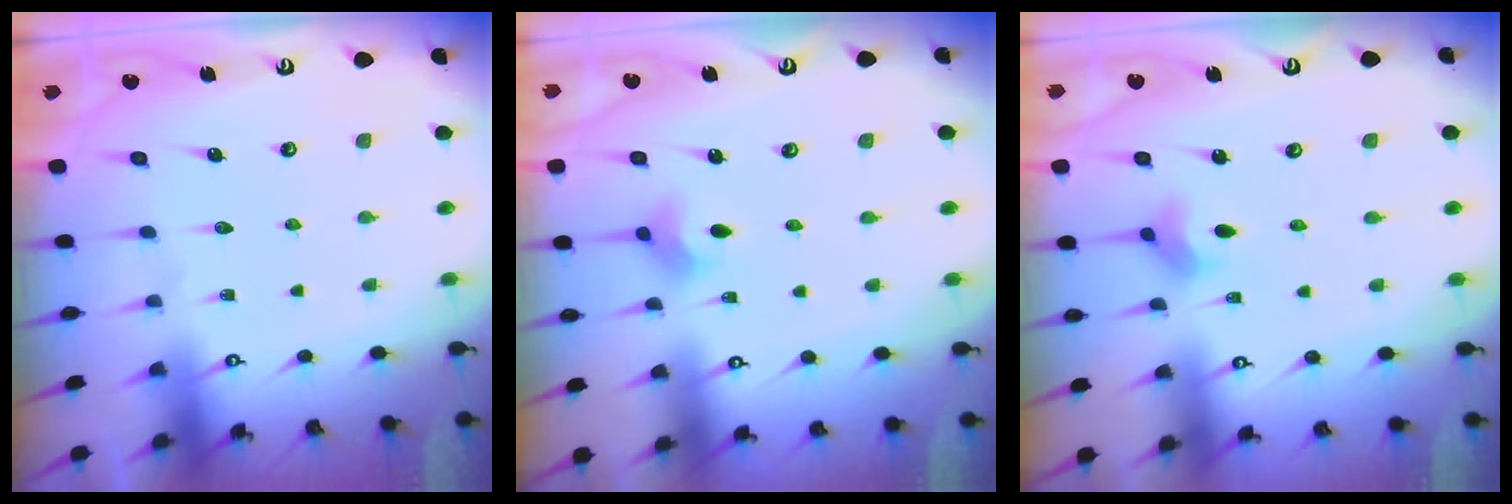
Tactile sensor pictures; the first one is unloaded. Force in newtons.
{"total": 5.2, "press": 5.0, "slide": 1.4}
{"total": 3.0, "press": 3.0, "slide": 0.6}